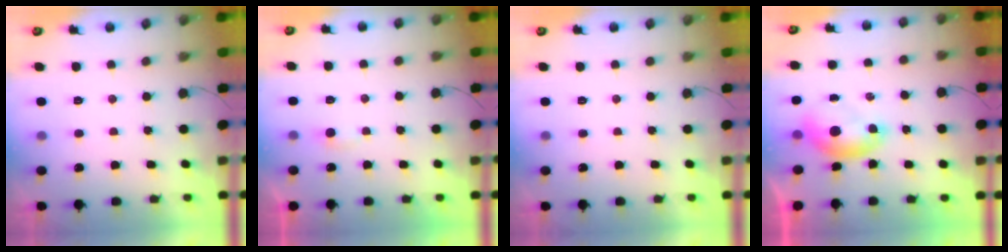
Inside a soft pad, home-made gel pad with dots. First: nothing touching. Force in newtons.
{"total": 2.8, "press": 2.8, "slide": 0.3}
{"total": 0.0}
{"total": 6.8, "press": 6.8, "slide": 0.7}